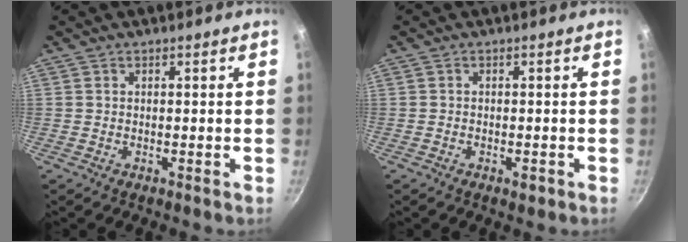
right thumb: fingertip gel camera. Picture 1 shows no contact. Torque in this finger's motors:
{"motor_torque": [-0.30, -0.03, -0.10, 0.03, -0.02]}